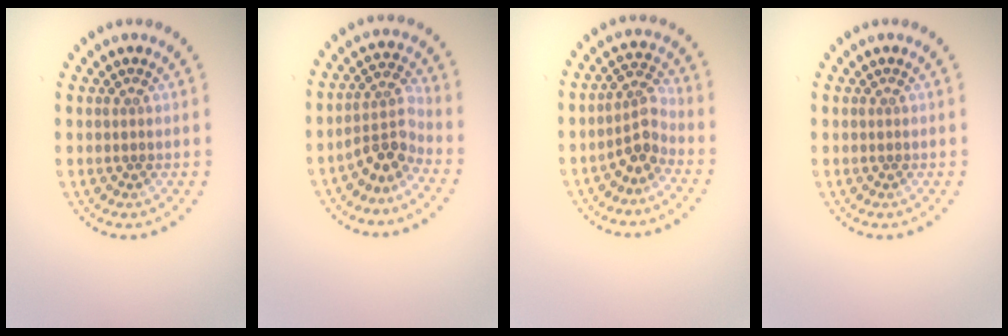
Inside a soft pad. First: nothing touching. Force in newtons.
{"total": 3.3, "press": 2.3, "slide": 2.3}
{"total": 2.7, "press": 2.0, "slide": 1.8}
{"total": 0.0}